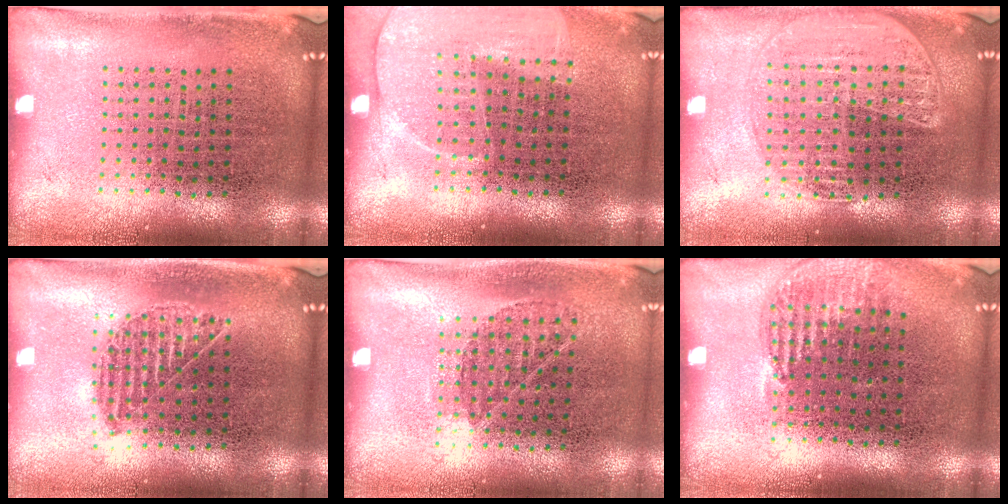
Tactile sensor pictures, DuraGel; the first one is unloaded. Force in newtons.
{"total": 1.3, "press": 1.3, "slide": 0.3}
{"total": 1.6, "press": 1.6, "slide": 0.5}
{"total": 1.0, "press": 0.9, "slide": 0.3}
{"total": 0.8, "press": 0.6, "slide": 0.5}
{"total": 1.0, "press": 1.0, "slide": 0.4}